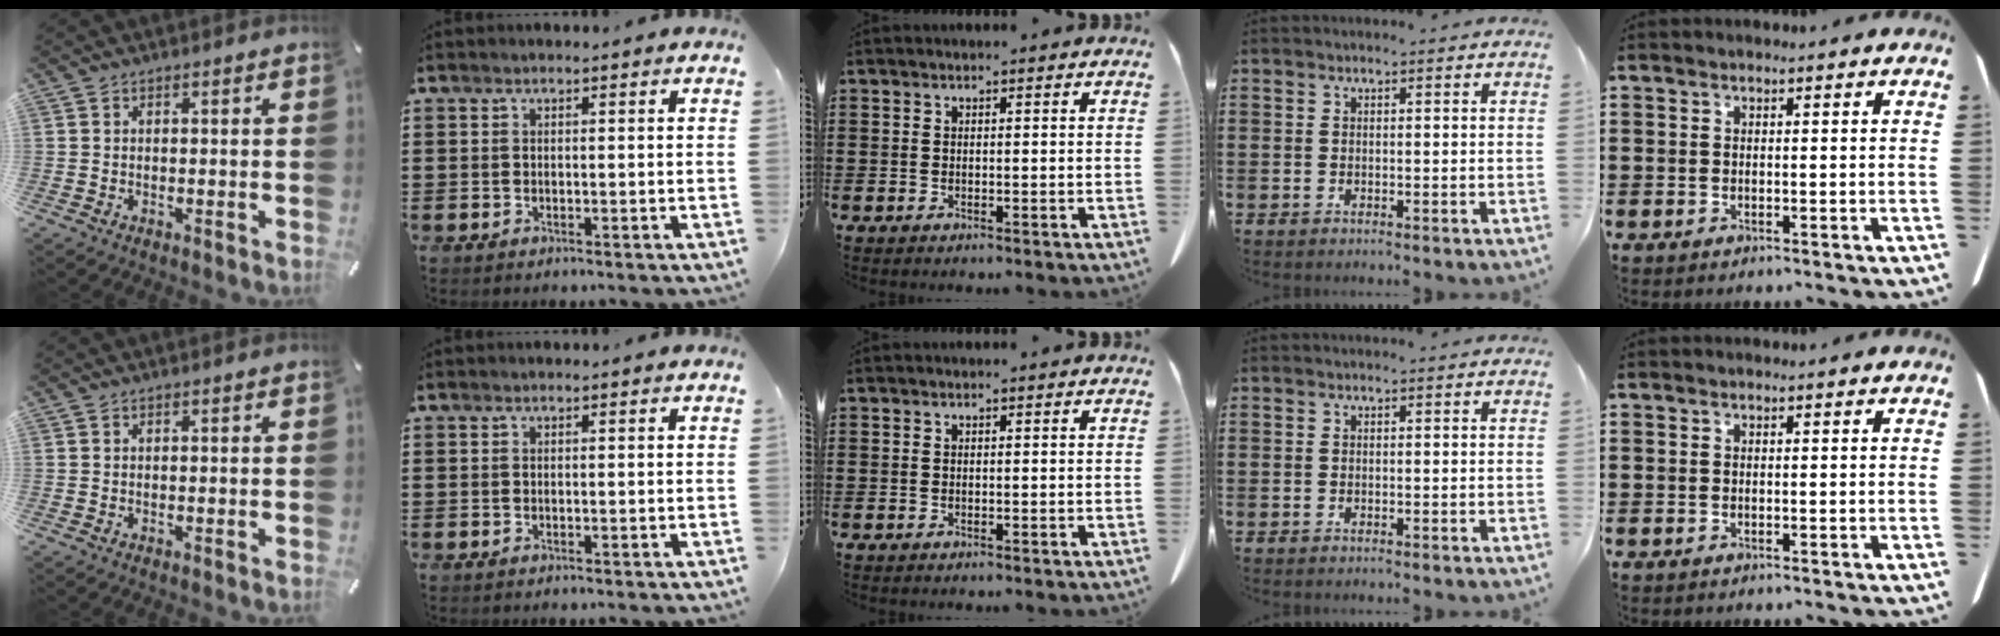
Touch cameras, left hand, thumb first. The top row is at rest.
{}